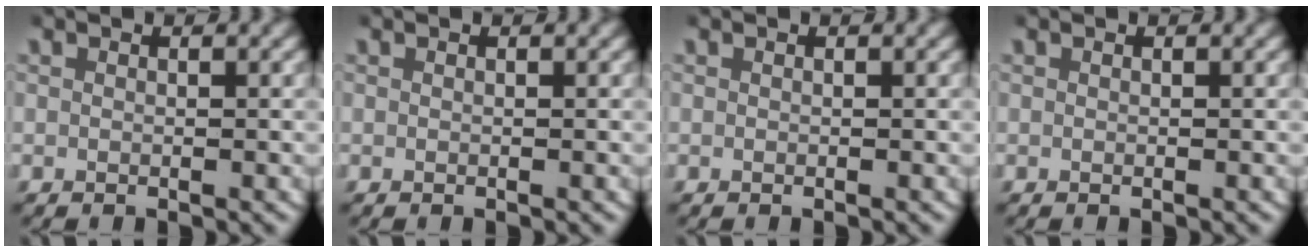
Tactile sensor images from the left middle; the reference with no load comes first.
{"total": 0.0}
{"total": 0.0}
{"total": 0.0}